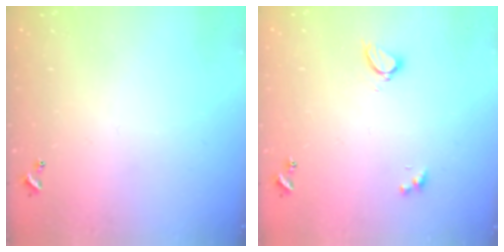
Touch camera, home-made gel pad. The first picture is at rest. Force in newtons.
{"total": 3.1, "press": 3.1, "slide": 0.3}